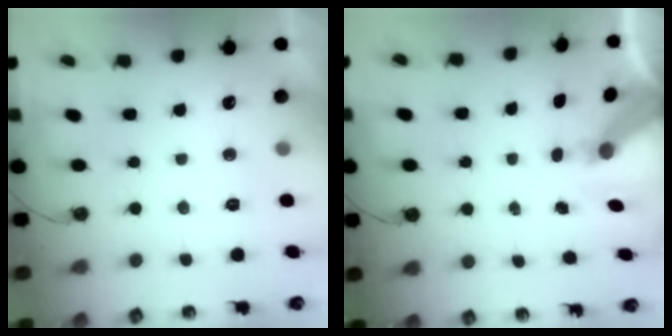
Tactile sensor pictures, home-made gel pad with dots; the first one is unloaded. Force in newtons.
{"total": 8.3, "press": 8.3, "slide": 0.8}